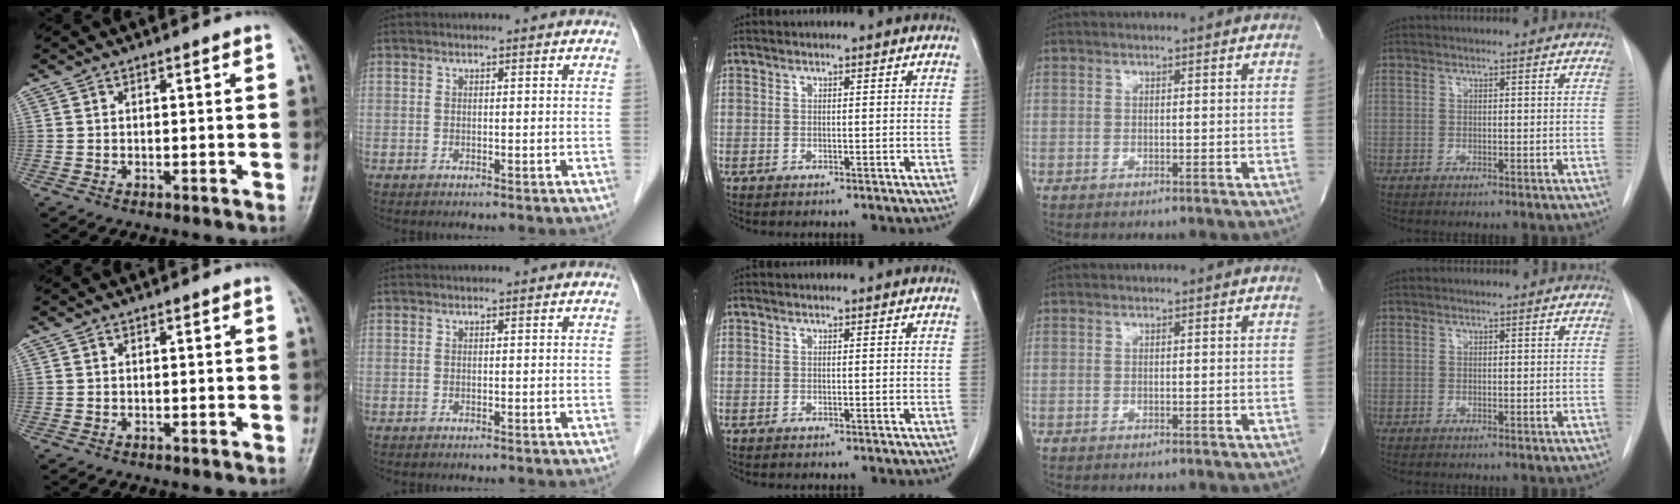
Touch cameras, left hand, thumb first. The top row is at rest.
{}